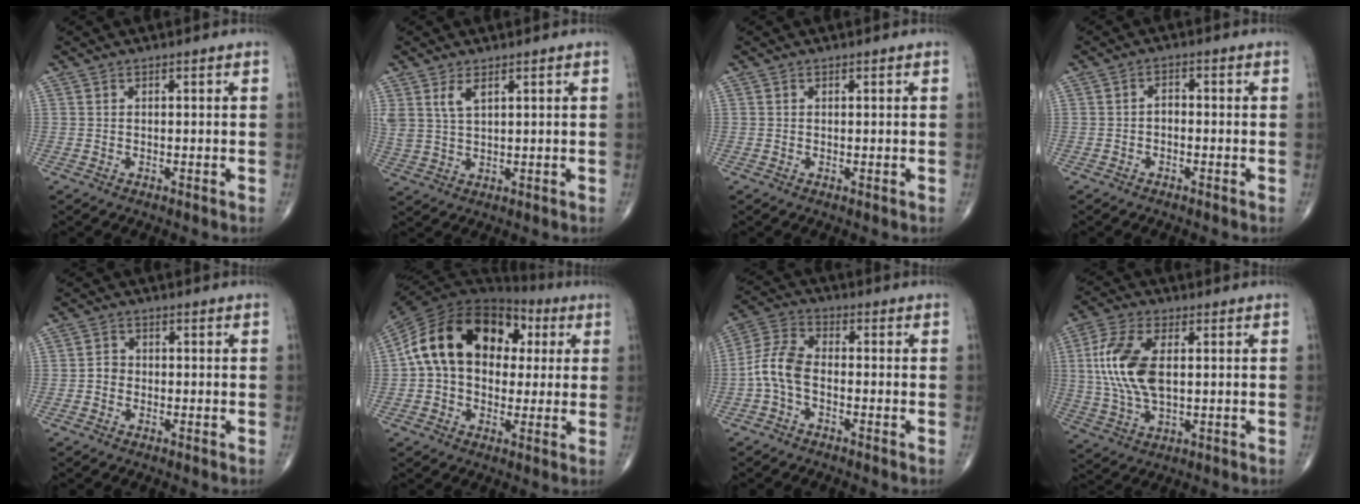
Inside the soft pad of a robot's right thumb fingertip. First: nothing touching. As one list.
[{"total": 4.4, "force": [2.3, 1.9, 3.2], "torque": [-0.070, -0.006, 0.055]}, {"total": 0.0}, {"total": 1.8, "force": [-0.7, 1.2, 1.1], "torque": [-0.008, 0.012, -0.018]}, {"total": 2.1, "force": [-0.6, 1.8, 0.9], "torque": [-0.003, 0.007, -0.018]}, {"total": 20.1, "force": [3.6, 13.9, 14.0], "torque": [-0.229, 0.035, 0.052]}, {"total": 7.4, "force": [-2.0, 4.1, 5.9], "torque": [-0.126, 0.028, -0.051]}, {"total": 13.4, "force": [1.6, 6.9, 11.4], "torque": [-0.247, 0.002, 0.033]}]